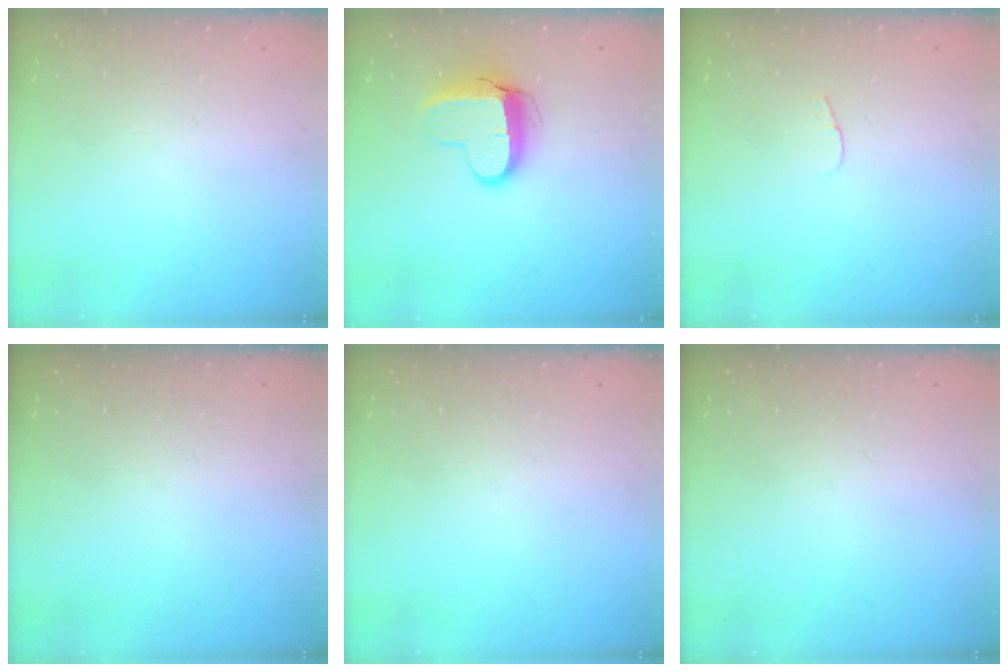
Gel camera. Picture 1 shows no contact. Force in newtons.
{"total": 9.9, "press": 9.8, "slide": 0.9}
{"total": 3.8, "press": 3.8, "slide": 0.4}
{"total": 0.0}
{"total": 0.0}
{"total": 0.0}